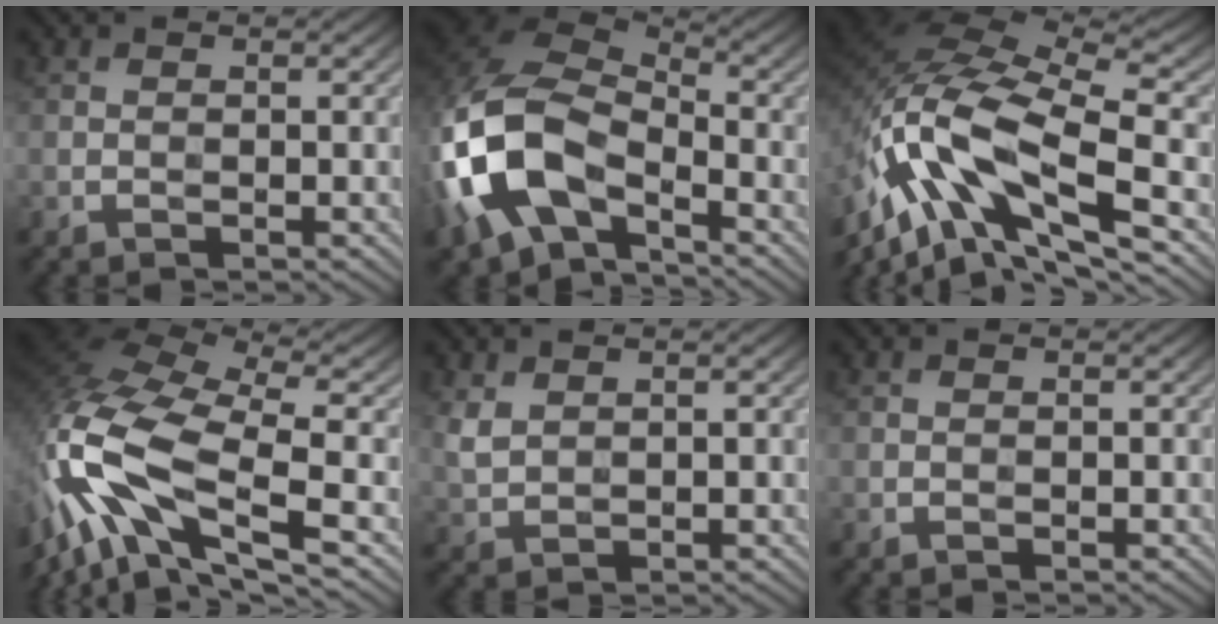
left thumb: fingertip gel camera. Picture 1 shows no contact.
{"total": 15.9, "force": [-6.4, 9.3, 11.2], "torque": [-0.273, -0.018, -0.134]}
{"total": 17.4, "force": [-6.4, 8.2, 13.9], "torque": [-0.317, -0.014, -0.120]}
{"total": 17.7, "force": [-5.1, 7.7, 15.1], "torque": [-0.371, -0.017, -0.091]}
{"total": 2.6, "force": [1.2, 1.7, 1.6], "torque": [-0.046, -0.001, 0.028]}
{"total": 0.0}